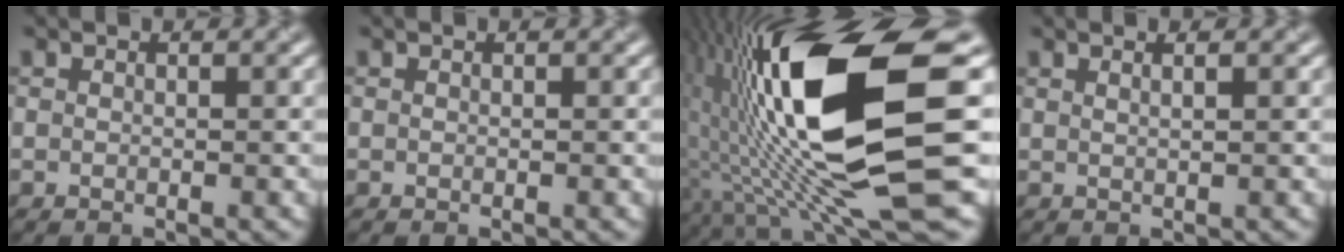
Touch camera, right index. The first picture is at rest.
{"total": 0.0}
{"total": 15.9, "force": [1.4, 4.2, 15.2], "torque": [-0.265, -0.007, 0.027]}
{"total": 2.0, "force": [1.0, 0.9, 1.5], "torque": [0.000, 0.001, -0.006]}